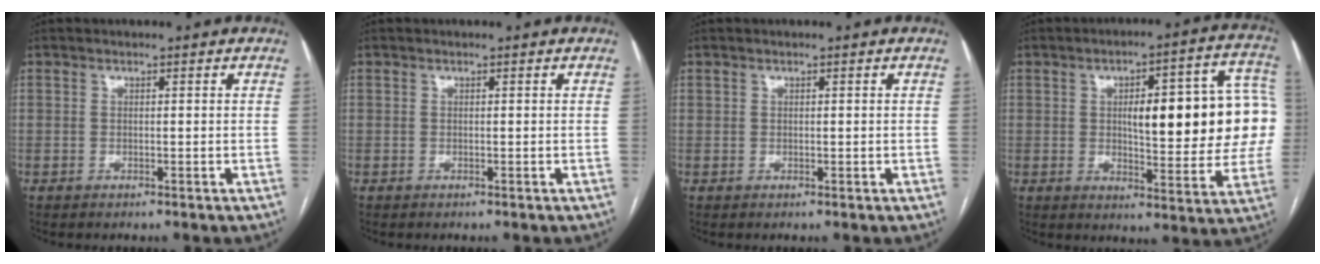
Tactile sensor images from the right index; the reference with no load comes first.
{"total": 0.0}
{"total": 0.6, "force": [0.2, 0.4, 0.4], "torque": [-0.008, 0.003, 0.008]}
{"total": 20.2, "force": [1.8, 5.4, 19.4], "torque": [-0.216, 0.040, 0.031]}